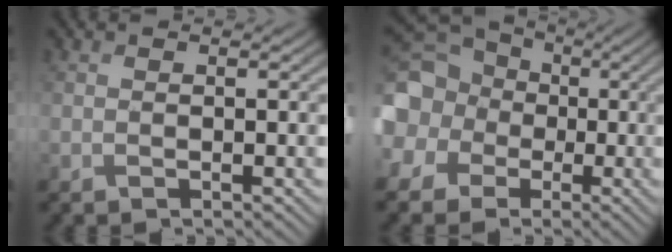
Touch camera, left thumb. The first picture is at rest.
{"total": 14.5, "force": [0.4, 13.4, 5.5], "torque": [-0.193, 0.003, -0.036]}